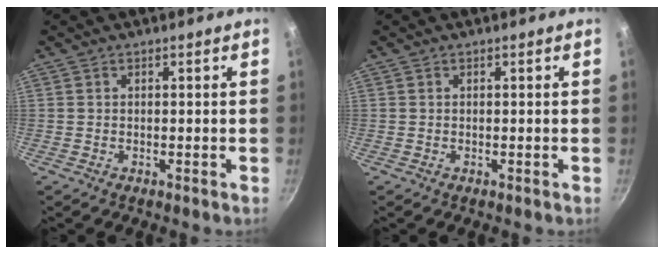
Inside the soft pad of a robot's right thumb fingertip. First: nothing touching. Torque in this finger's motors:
{"motor_torque": [0.00, 0.00, 0.00, 0.00, 0.00]}